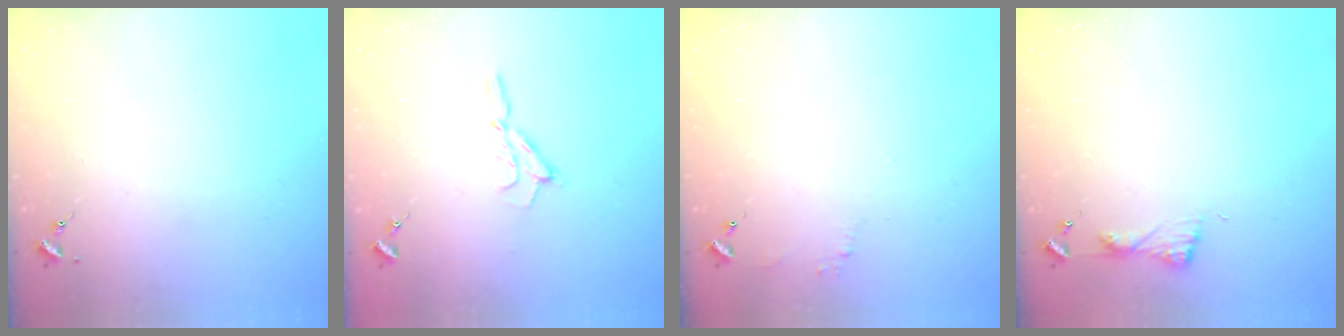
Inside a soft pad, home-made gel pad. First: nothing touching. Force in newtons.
{"total": 6.5, "press": 6.5, "slide": 0.7}
{"total": 4.8, "press": 4.8, "slide": 0.4}
{"total": 5.0, "press": 4.9, "slide": 0.6}